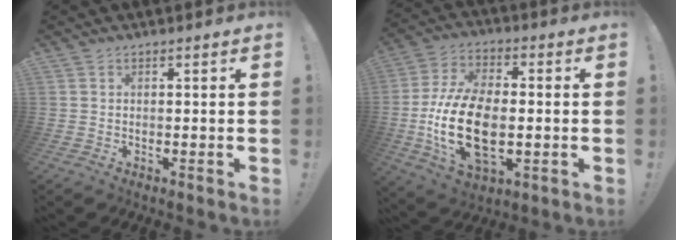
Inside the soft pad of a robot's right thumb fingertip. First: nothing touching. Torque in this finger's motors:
{"motor_torque": [0.38, 1.09, 0.28, 0.06, 0.16]}